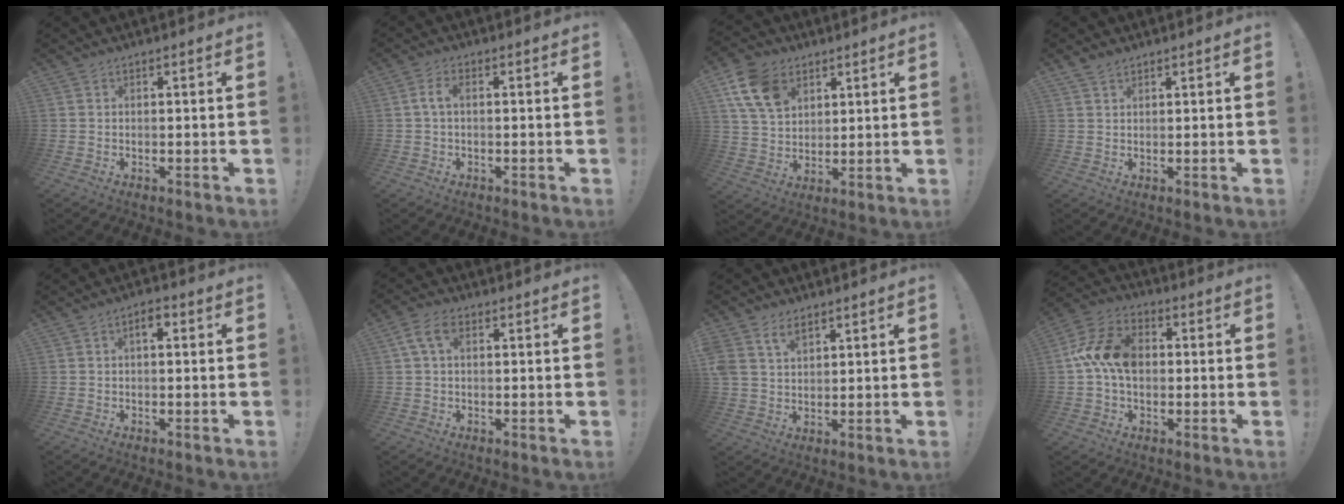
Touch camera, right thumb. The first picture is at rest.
{"total": 3.7, "force": [0.3, 1.8, 3.3], "torque": [-0.070, 0.010, 0.004]}
{"total": 13.7, "force": [6.6, 9.6, 7.1], "torque": [-0.127, -0.020, 0.130]}
{"total": 2.3, "force": [1.9, 1.0, 0.8], "torque": [-0.018, -0.010, 0.037]}
{"total": 2.9, "force": [0.5, 1.4, 2.5], "torque": [-0.036, 0.005, 0.003]}
{"total": 5.8, "force": [1.7, 3.4, 4.3], "torque": [-0.086, 0.006, 0.032]}
{"total": 6.2, "force": [3.9, 3.9, 2.9], "torque": [-0.055, -0.010, 0.077]}
{"total": 14.1, "force": [0.7, 10.0, 9.9], "torque": [-0.185, 0.016, 0.015]}